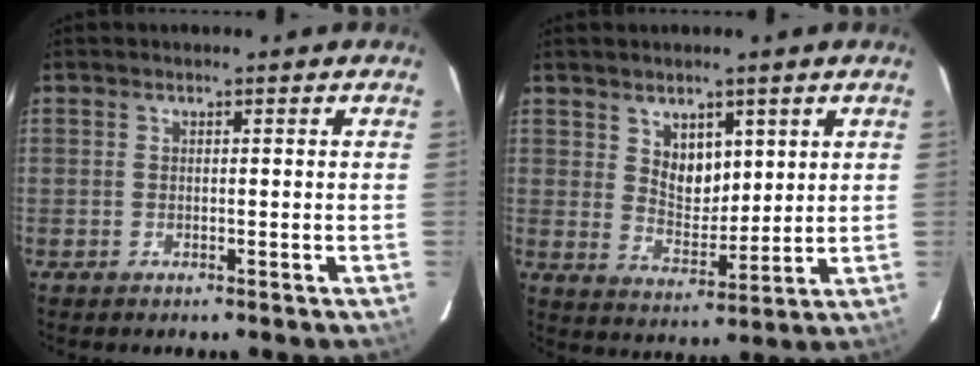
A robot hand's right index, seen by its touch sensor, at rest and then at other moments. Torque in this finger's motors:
{"motor_torque": [0.20, 0.10, 0.09, 0.04]}